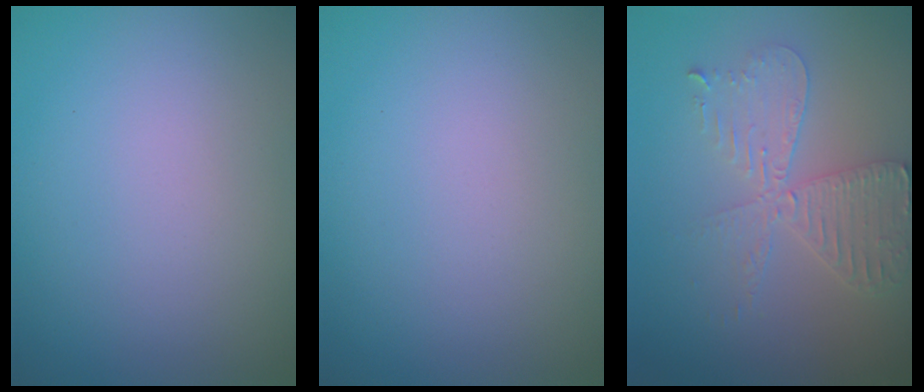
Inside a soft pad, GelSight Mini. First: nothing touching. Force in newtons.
{"total": 0.0}
{"total": 4.1, "press": 3.4, "slide": 2.2}